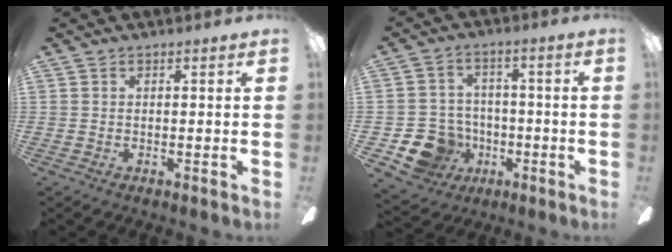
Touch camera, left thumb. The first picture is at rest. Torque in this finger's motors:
{"motor_torque": [0.56, 0.71, -0.01, 0.03, 0.00]}